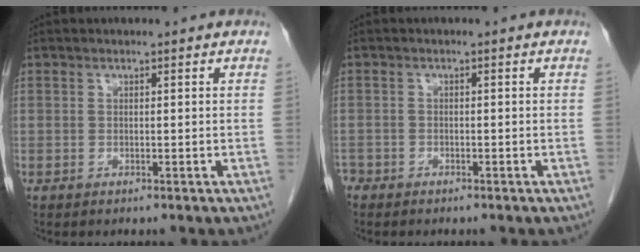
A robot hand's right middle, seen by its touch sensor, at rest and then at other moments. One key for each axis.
{"total": 2.3, "fx": -1.9, "fy": 1.2, "fz": 0.3, "tx": -0.012, "ty": 0.001, "tz": -0.036}